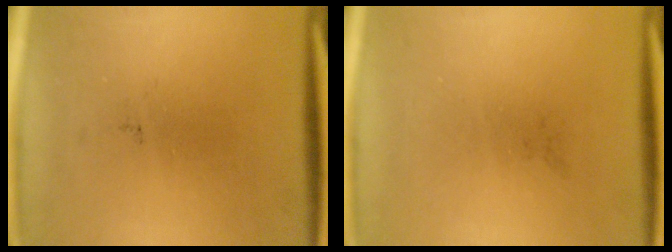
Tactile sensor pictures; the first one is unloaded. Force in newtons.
{"total": 0.0}